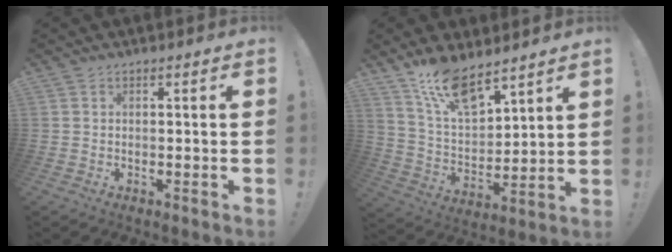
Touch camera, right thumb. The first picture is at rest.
{"total": 13.6, "force": [10.8, 5.0, 6.6], "torque": [-0.131, -0.071, 0.198]}